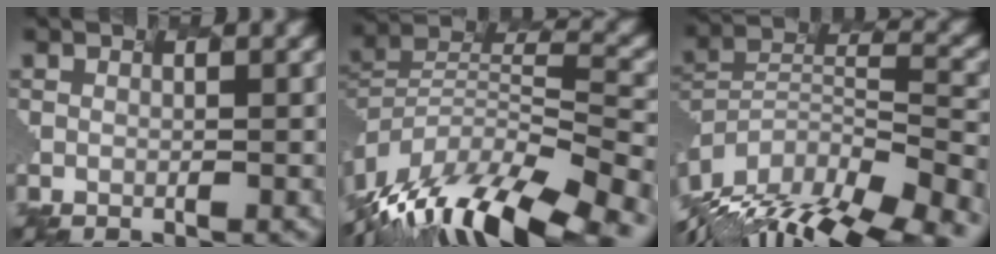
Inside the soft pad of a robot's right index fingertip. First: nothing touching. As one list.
[{"total": 13.7, "force": [-11.4, 3.4, 6.8], "torque": [-0.192, 0.008, -0.177]}, {"total": 15.3, "force": [-13.2, 3.7, 6.7], "torque": [-0.143, 0.010, -0.184]}]